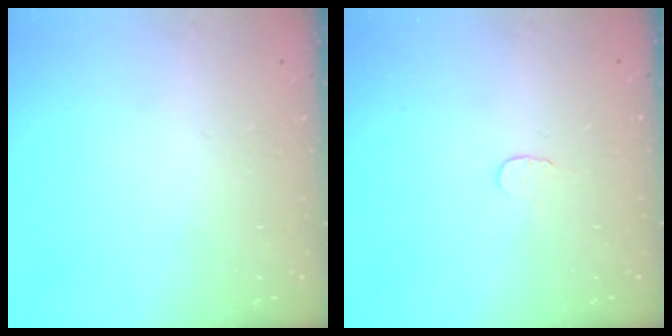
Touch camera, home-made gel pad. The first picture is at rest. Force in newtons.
{"total": 3.2, "press": 3.1, "slide": 0.3}